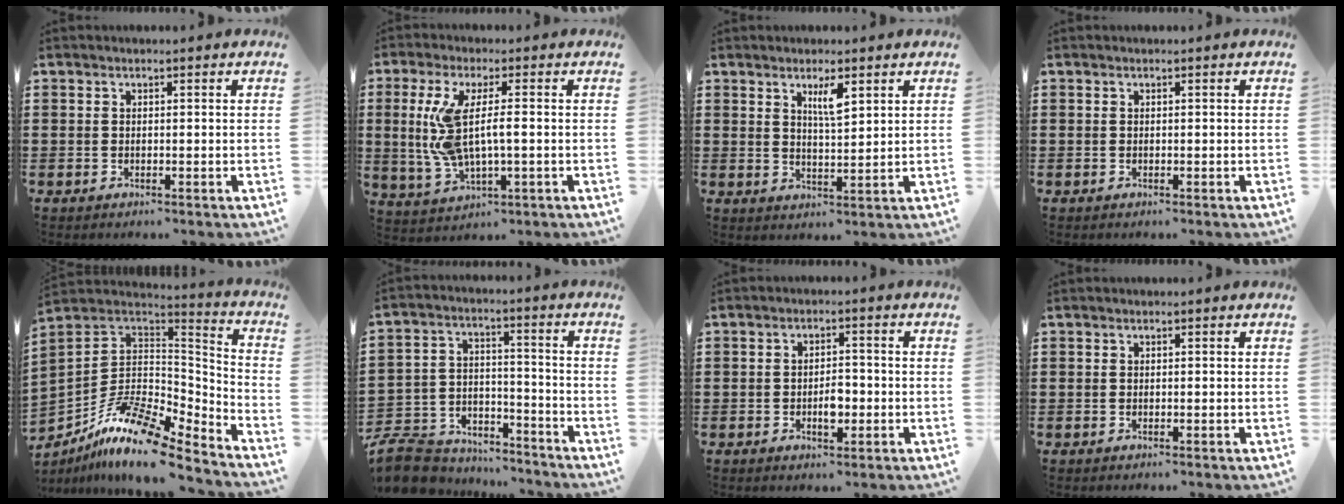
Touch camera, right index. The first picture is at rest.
{"total": 8.1, "force": [0.1, 2.3, 7.7], "torque": [-0.185, -0.015, -0.010]}
{"total": 3.8, "force": [2.1, 0.9, 3.0], "torque": [-0.056, 0.002, 0.033]}
{"total": 0.0}
{"total": 13.2, "force": [-9.1, 4.5, 8.4], "torque": [-0.176, 0.016, -0.174]}
{"total": 8.7, "force": [-8.2, 2.6, 1.3], "torque": [-0.050, 0.012, -0.166]}
{"total": 3.5, "force": [-0.9, 1.6, 3.0], "torque": [-0.055, 0.004, -0.017]}
{"total": 0.0}